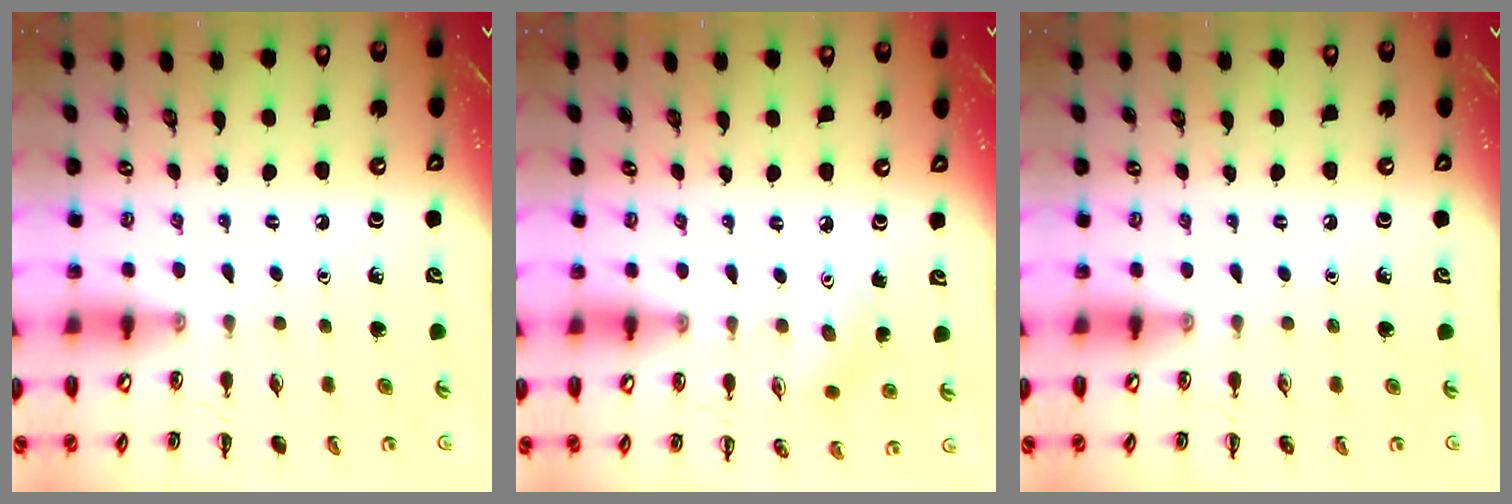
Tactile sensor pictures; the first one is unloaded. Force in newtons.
{"total": 4.8, "press": 4.6, "slide": 1.1}
{"total": 0.0}